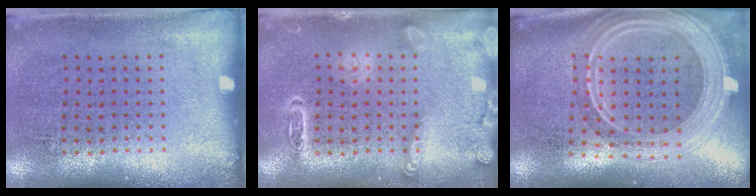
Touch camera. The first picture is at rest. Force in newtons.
{"total": 2.8, "press": 2.8, "slide": 0.2}
{"total": 2.8, "press": 2.3, "slide": 1.5}